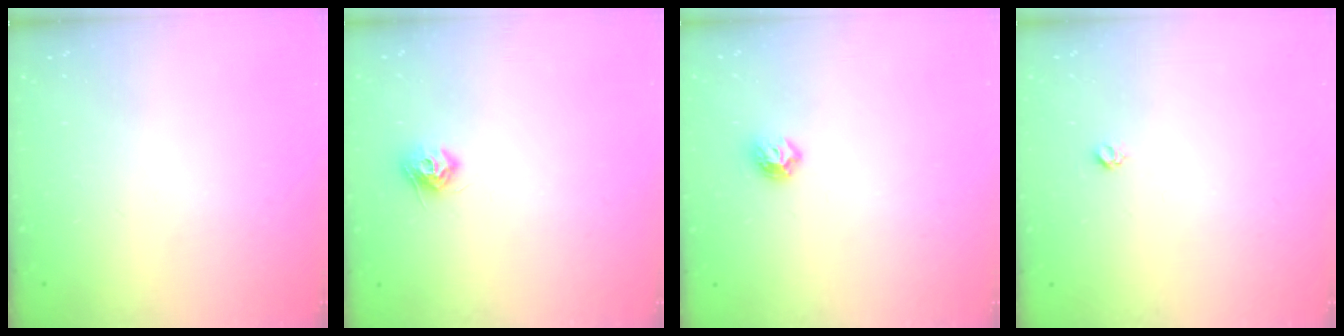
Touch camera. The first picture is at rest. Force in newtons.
{"total": 8.1, "press": 8.1, "slide": 0.2}
{"total": 5.2, "press": 5.1, "slide": 0.8}
{"total": 3.0, "press": 2.9, "slide": 0.4}